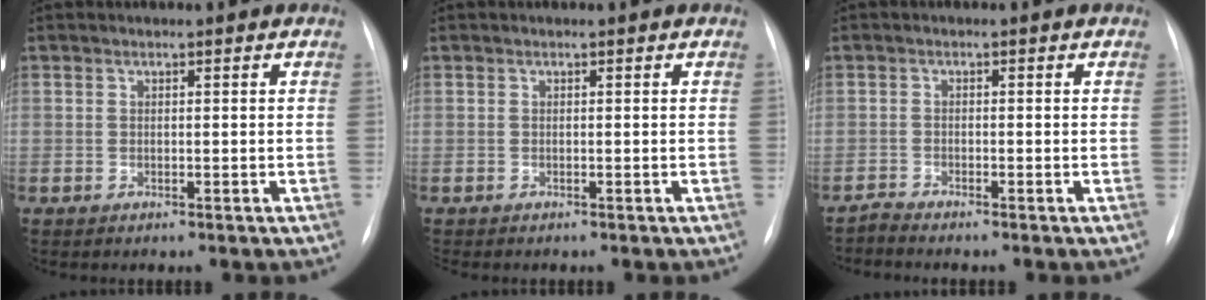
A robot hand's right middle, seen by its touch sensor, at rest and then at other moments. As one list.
[{"total": 0.9, "force": [-0.8, 0.3, 0.4], "torque": [-0.006, -0.001, -0.011]}, {"total": 1.5, "force": [-1.4, -0.4, -0.3], "torque": [0.008, -0.008, -0.028]}]